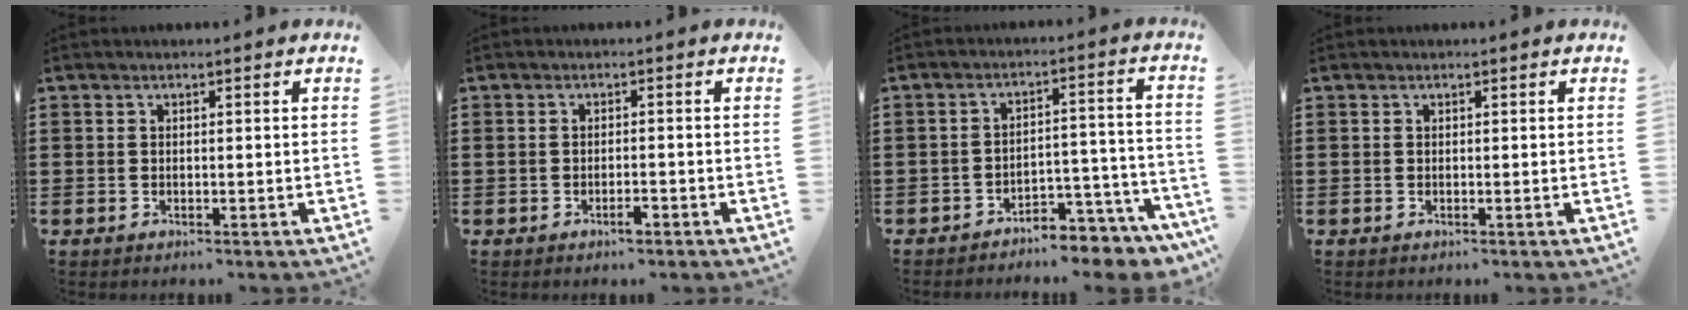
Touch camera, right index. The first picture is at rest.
{"total": 1.9, "force": [-1.1, 0.5, 1.5], "torque": [-0.028, -0.001, -0.020]}
{"total": 5.0, "force": [-4.7, 0.8, 1.5], "torque": [-0.027, 0.005, -0.093]}
{"total": 0.0}